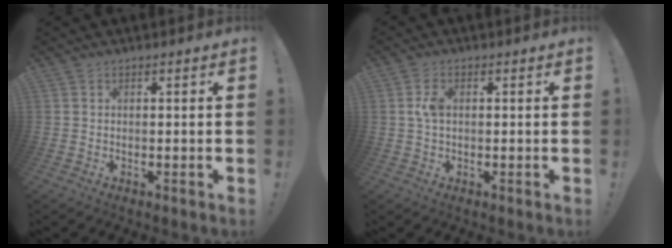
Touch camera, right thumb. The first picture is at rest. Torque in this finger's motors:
{"motor_torque": [-0.16, 0.02, 0.69, -0.15, -0.09]}